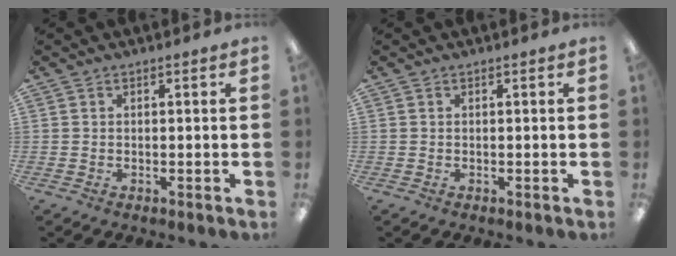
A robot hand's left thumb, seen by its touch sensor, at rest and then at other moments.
{"total": 0.0}